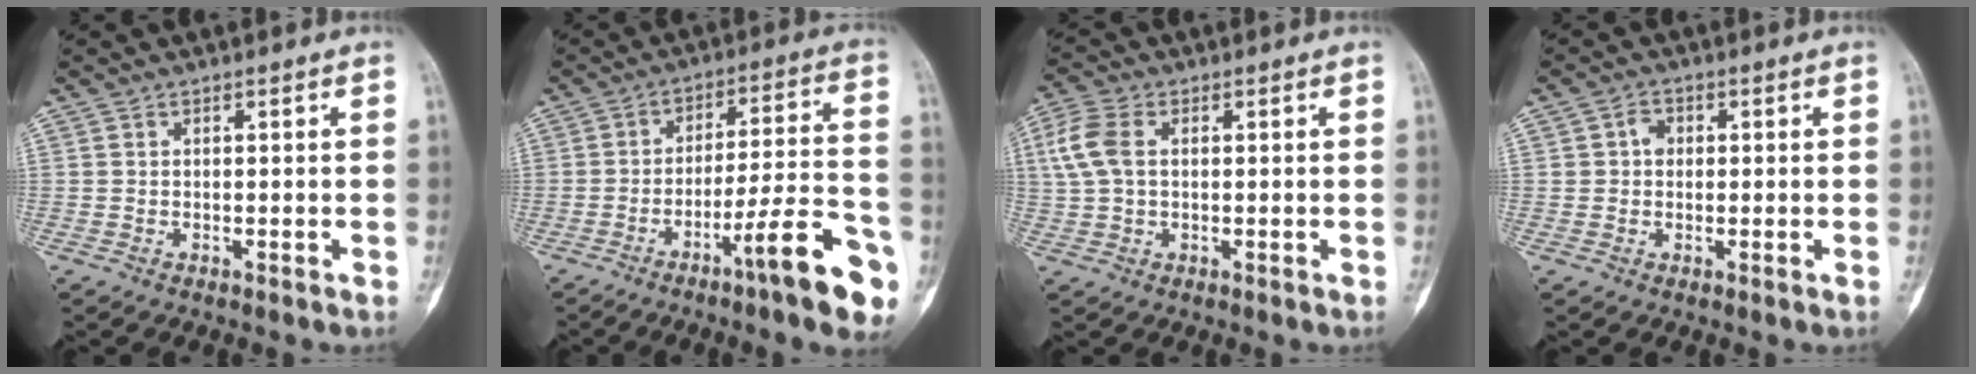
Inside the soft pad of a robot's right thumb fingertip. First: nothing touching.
{"total": 14.8, "force": [-7.8, 2.0, 12.5], "torque": [-0.177, 0.050, -0.115]}
{"total": 7.1, "force": [1.3, 4.6, 5.3], "torque": [-0.133, 0.017, 0.026]}
{"total": 2.5, "force": [0.3, 2.1, 1.3], "torque": [-0.010, 0.006, 0.001]}